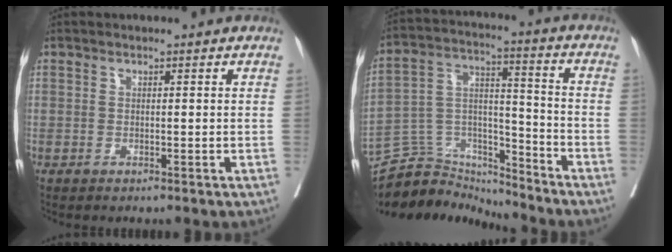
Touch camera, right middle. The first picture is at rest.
{"total": 12.8, "force": [-12.4, 3.0, 0.2], "torque": [-0.004, 0.057, -0.221]}